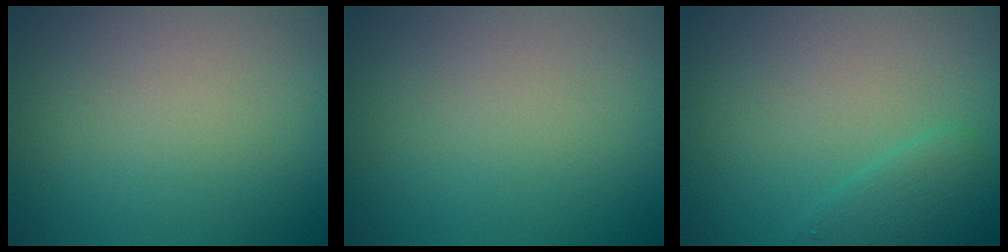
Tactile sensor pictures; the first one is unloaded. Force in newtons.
{"total": 0.0}
{"total": 2.1, "press": 2.0, "slide": 0.2}